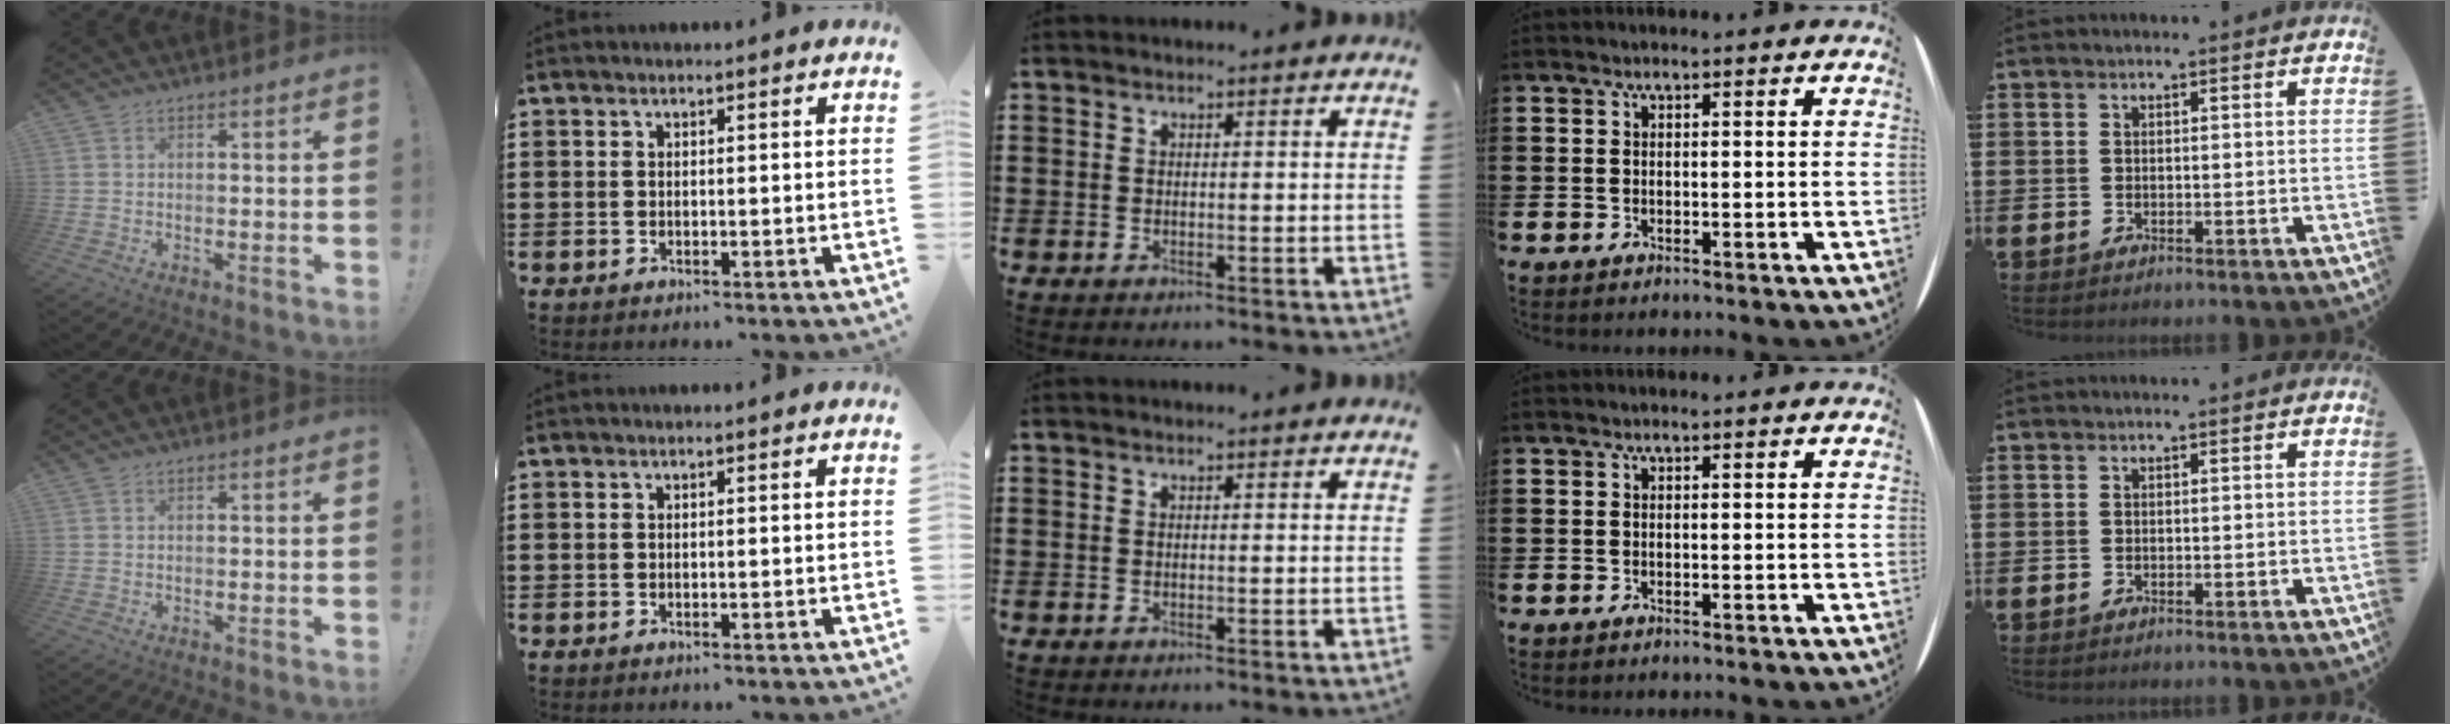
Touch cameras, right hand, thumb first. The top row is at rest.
{}